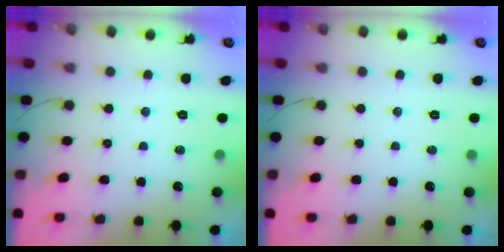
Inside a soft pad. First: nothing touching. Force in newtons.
{"total": 0.0}